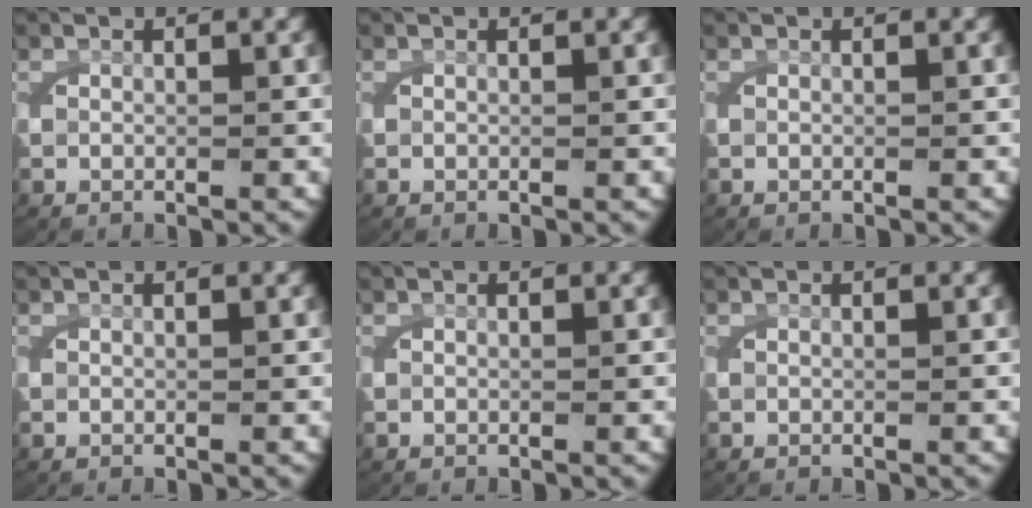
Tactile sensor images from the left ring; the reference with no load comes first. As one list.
[{"total": 0.0}, {"total": 0.0}, {"total": 0.0}, {"total": 0.0}, {"total": 0.0}]